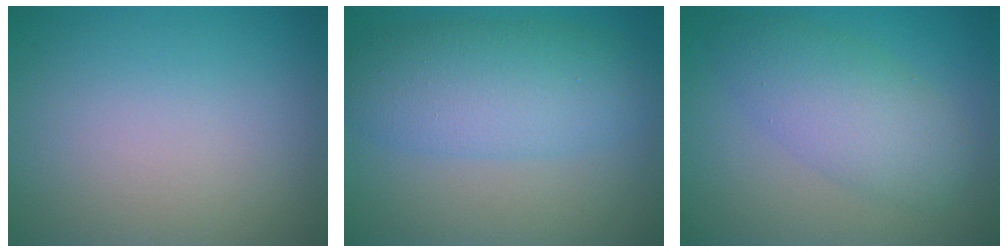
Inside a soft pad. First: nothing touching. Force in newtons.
{"total": 6.3, "press": 6.3, "slide": 0.0}
{"total": 4.9, "press": 4.9, "slide": 0.0}